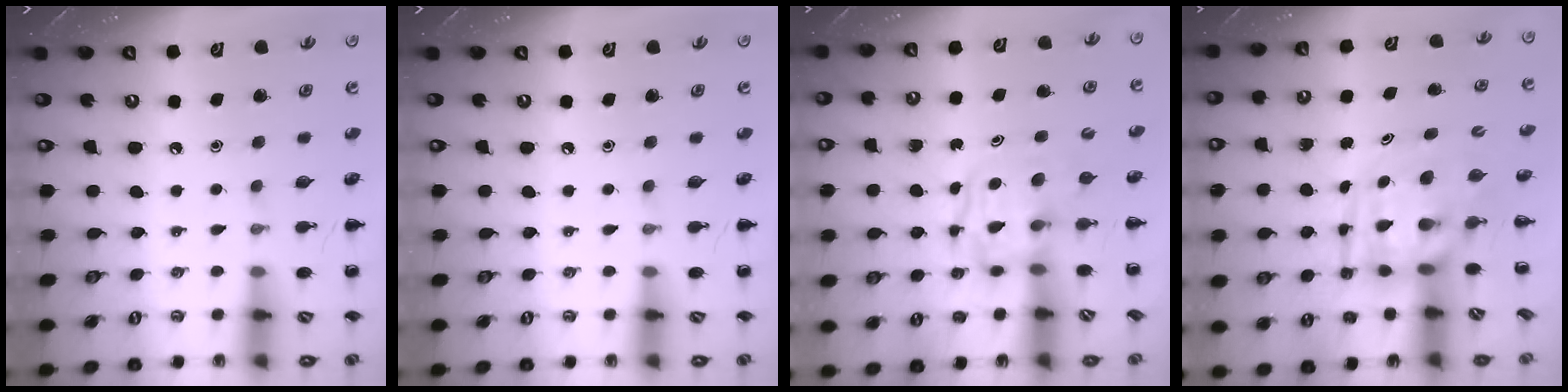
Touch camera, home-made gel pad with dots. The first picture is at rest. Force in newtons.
{"total": 0.0}
{"total": 3.6, "press": 3.6, "slide": 0.3}
{"total": 5.3, "press": 5.1, "slide": 1.4}